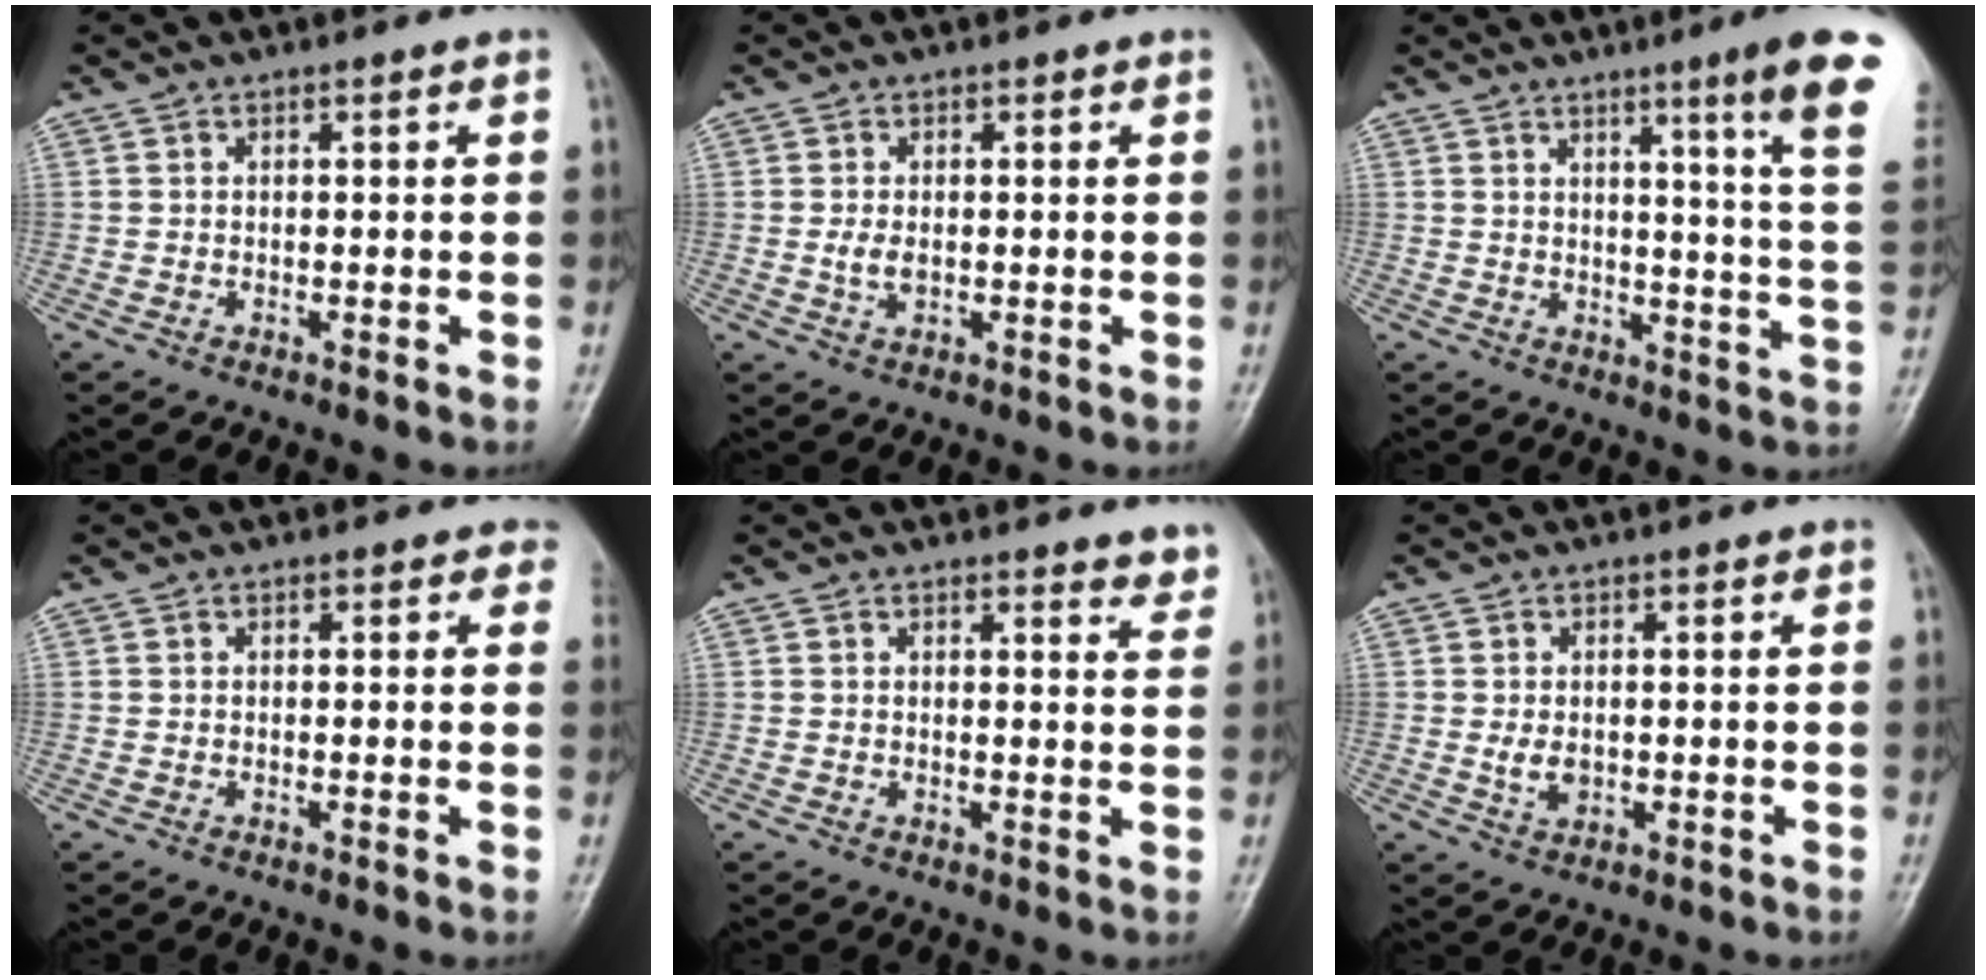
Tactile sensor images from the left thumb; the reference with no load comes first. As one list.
[{"total": 2.5, "force": [-0.1, 1.5, 1.9], "torque": [-0.038, -0.004, -0.001]}, {"total": 13.6, "force": [7.8, -0.3, 11.1], "torque": [-0.139, -0.049, 0.086]}, {"total": 2.2, "force": [1.5, 1.4, 1.0], "torque": [0.016, -0.004, 0.000]}, {"total": 3.3, "force": [3.0, 1.0, 1.1], "torque": [0.002, -0.020, 0.025]}, {"total": 2.9, "force": [-0.1, 2.1, 2.0], "torque": [-0.031, -0.004, 0.003]}]